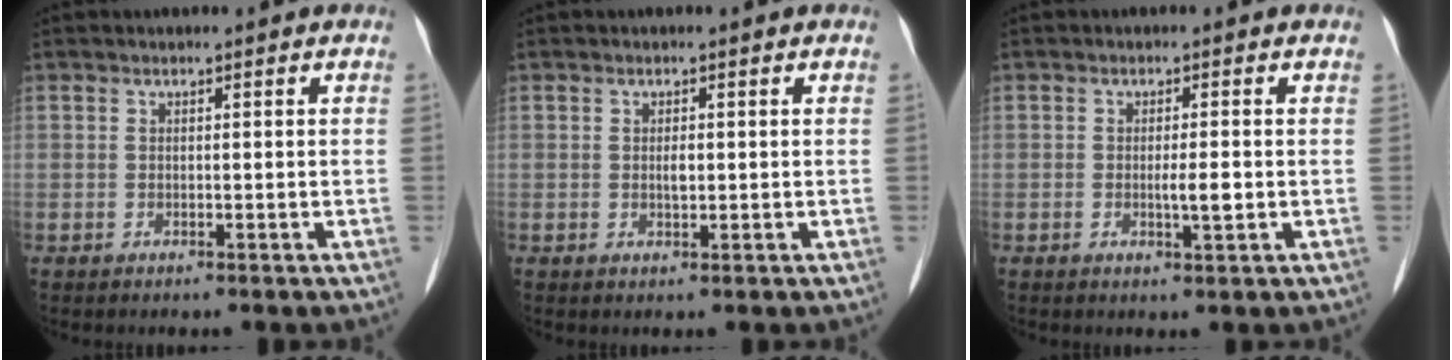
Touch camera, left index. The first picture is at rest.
{"total": 1.2, "force": [0.1, 0.5, 1.1], "torque": [-0.021, -0.002, 0.005]}
{"total": 2.3, "force": [-0.3, 0.2, 2.3], "torque": [-0.041, -0.003, -0.004]}